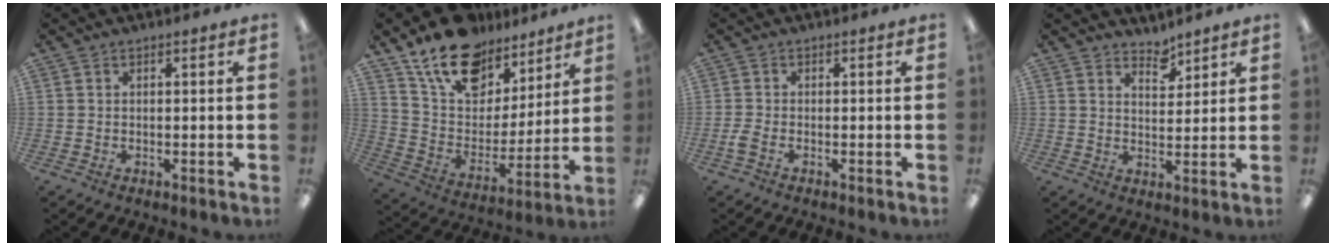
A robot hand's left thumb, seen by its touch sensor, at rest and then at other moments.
{"total": 18.3, "force": [13.2, 10.2, 7.4], "torque": [-0.142, -0.078, 0.241]}
{"total": 1.9, "force": [-0.7, 0.8, 1.5], "torque": [-0.040, -0.002, -0.017]}
{"total": 4.5, "force": [4.1, 1.6, 0.9], "torque": [-0.003, -0.031, 0.073]}